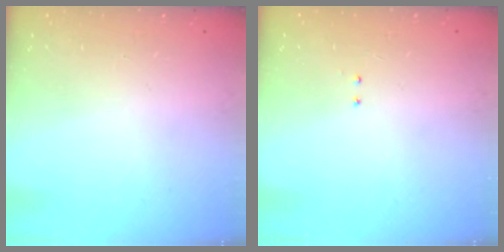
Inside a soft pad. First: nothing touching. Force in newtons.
{"total": 2.0, "press": 2.0, "slide": 0.4}